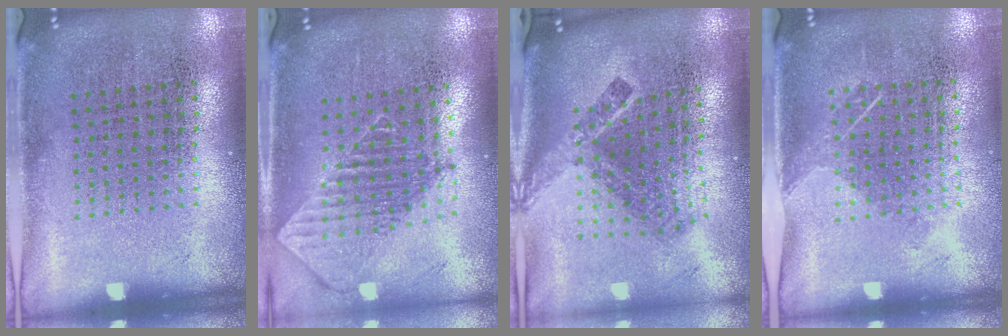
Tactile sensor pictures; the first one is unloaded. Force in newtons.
{"total": 2.0, "press": 1.5, "slide": 1.3}
{"total": 2.5, "press": 1.6, "slide": 1.9}
{"total": 1.2, "press": 0.9, "slide": 0.8}